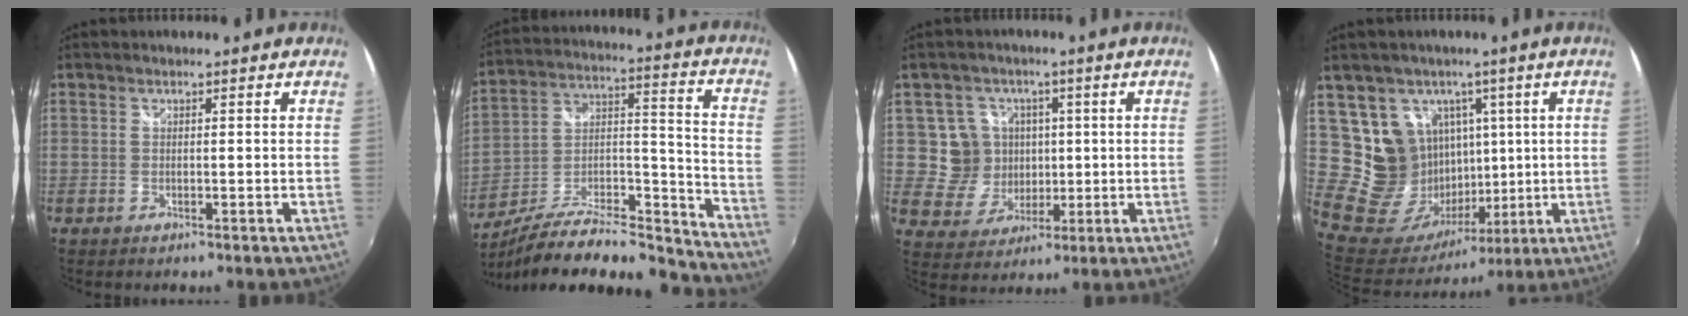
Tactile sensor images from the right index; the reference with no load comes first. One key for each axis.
{"total": 22.0, "fx": -18.4, "fy": 5.8, "fz": 10.6, "tx": -0.162, "ty": 0.014, "tz": -0.286}
{"total": 8.6, "fx": 1.3, "fy": 8.4, "fz": 1.6, "tx": -0.053, "ty": 0.014, "tz": 0.031}
{"total": 16.3, "fx": 6.2, "fy": 14.1, "fz": 5.2, "tx": -0.142, "ty": 0.013, "tz": 0.140}